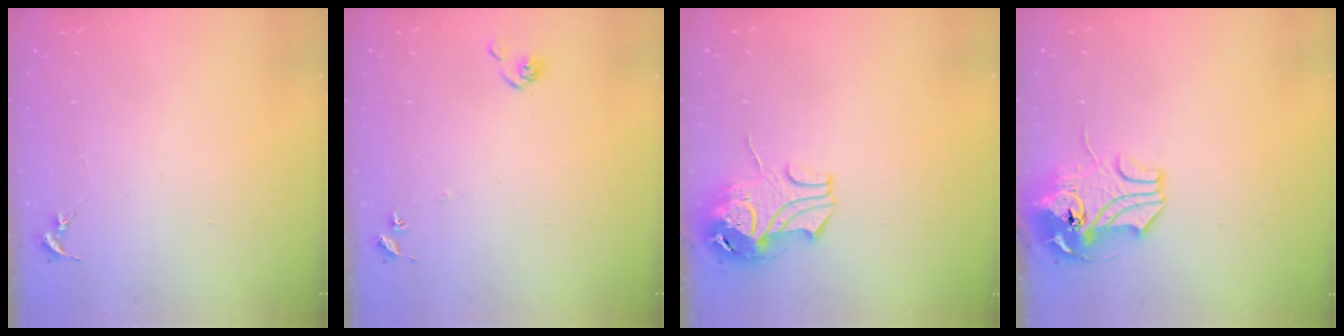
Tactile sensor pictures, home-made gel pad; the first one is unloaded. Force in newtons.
{"total": 6.0, "press": 6.0, "slide": 0.6}
{"total": 10.4, "press": 10.3, "slide": 1.4}
{"total": 11.0, "press": 10.8, "slide": 1.9}